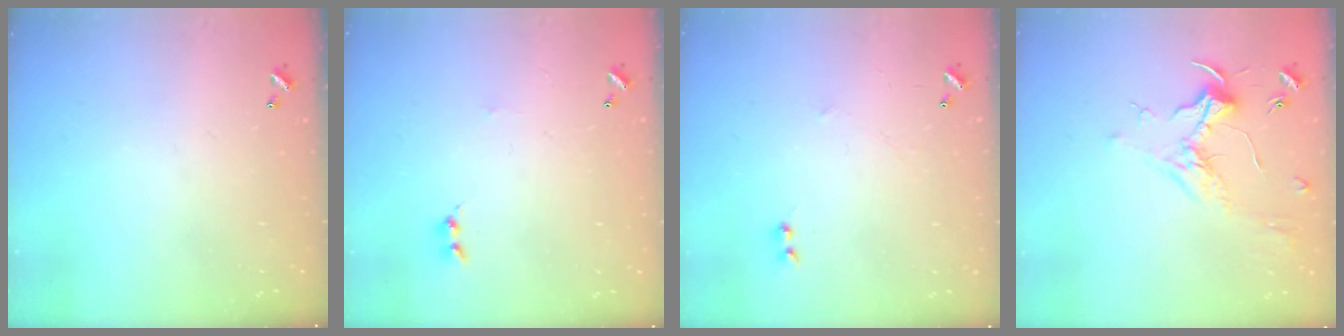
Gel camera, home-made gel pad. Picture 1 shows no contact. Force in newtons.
{"total": 0.0}
{"total": 1.2, "press": 1.2, "slide": 0.3}
{"total": 1.8, "press": 1.6, "slide": 0.8}